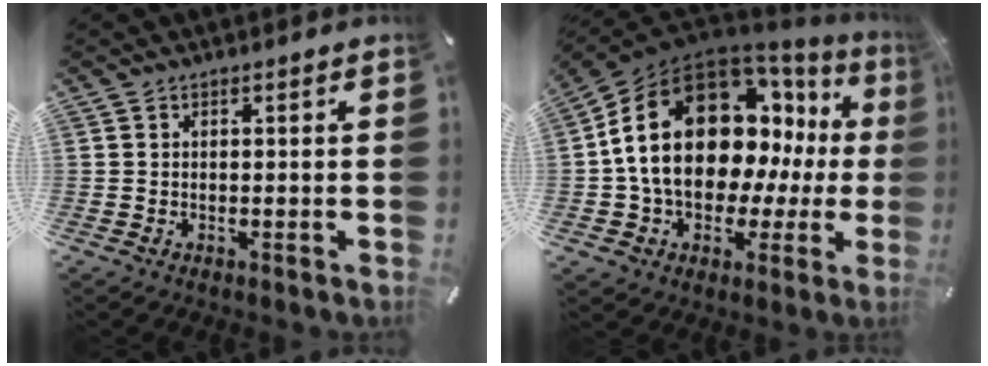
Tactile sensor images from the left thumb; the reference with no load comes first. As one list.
[{"total": 21.8, "force": [4.6, 15.2, 14.9], "torque": [-0.264, -0.043, 0.087]}]